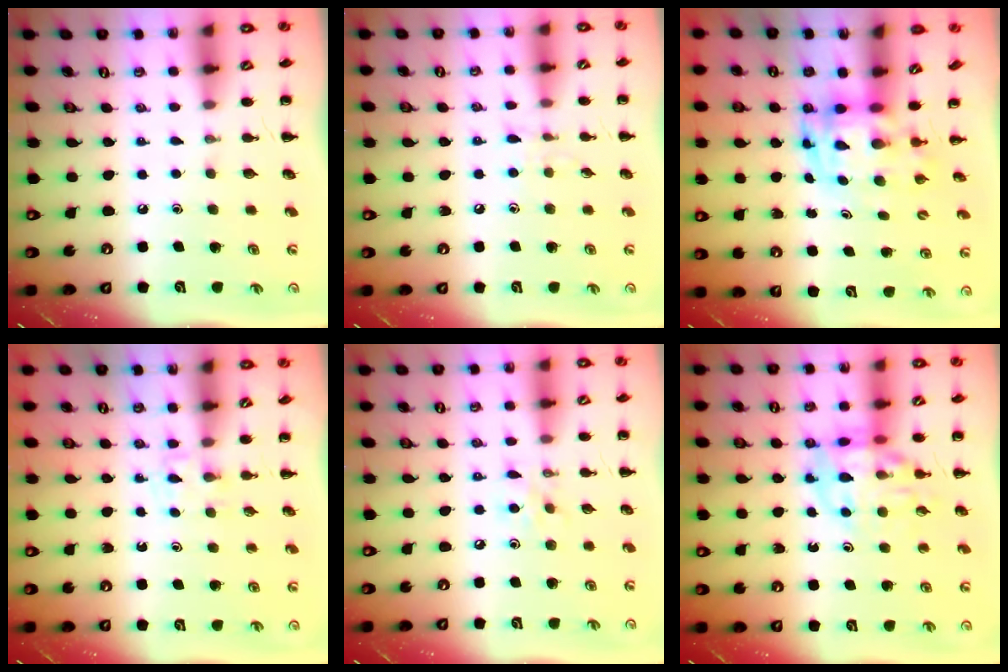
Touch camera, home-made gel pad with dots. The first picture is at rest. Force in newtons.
{"total": 4.9, "press": 4.5, "slide": 1.8}
{"total": 3.6, "press": 3.5, "slide": 0.7}
{"total": 3.2, "press": 3.0, "slide": 1.1}
{"total": 6.5, "press": 6.2, "slide": 1.9}
{"total": 12.3, "press": 12.0, "slide": 2.7}